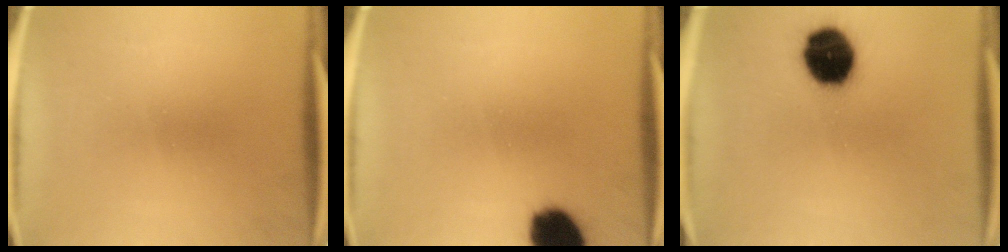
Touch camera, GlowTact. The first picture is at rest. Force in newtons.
{"total": 10.6}
{"total": 14.7}